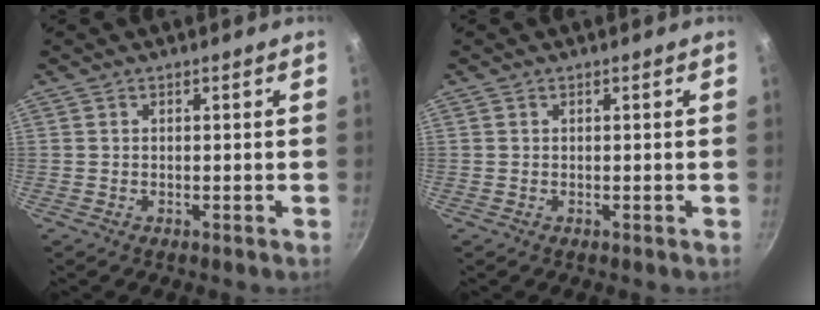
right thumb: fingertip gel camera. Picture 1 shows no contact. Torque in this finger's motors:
{"motor_torque": [-0.22, 0.29, -0.52, 0.02, 0.00]}